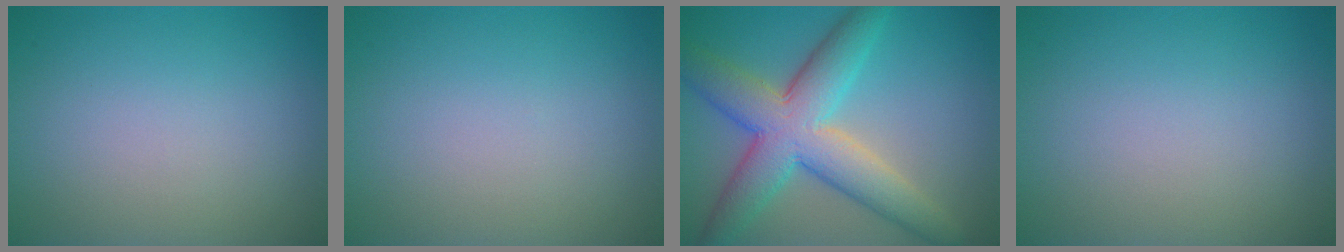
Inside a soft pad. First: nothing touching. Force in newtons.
{"total": 0.0}
{"total": 8.7, "press": 8.7, "slide": 0.4}
{"total": 0.0}